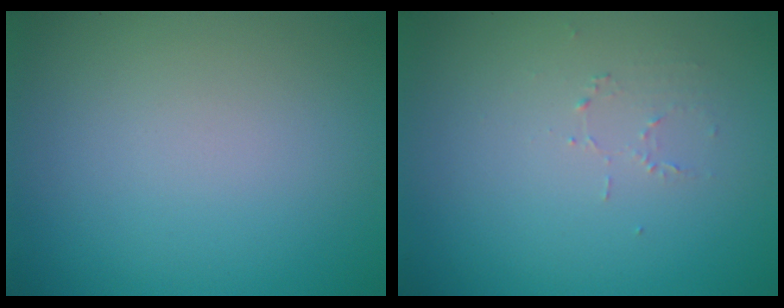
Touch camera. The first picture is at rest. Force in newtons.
{"total": 0.7, "press": 0.4, "slide": 0.6}